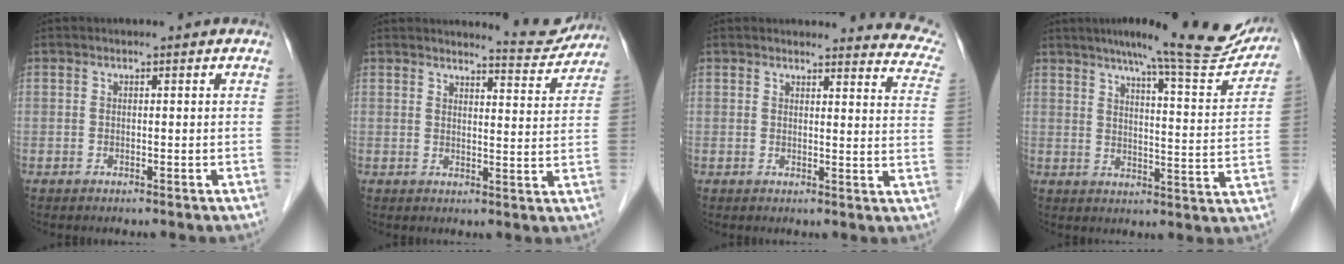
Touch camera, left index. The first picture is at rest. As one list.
[{"total": 6.3, "force": [6.3, 0.5, 0.4], "torque": [-0.006, -0.028, 0.073]}, {"total": 12.0, "force": [11.8, 1.7, 1.6], "torque": [0.025, -0.075, 0.090]}, {"total": 18.2, "force": [16.0, 1.4, 8.4], "torque": [-0.104, -0.034, 0.200]}]